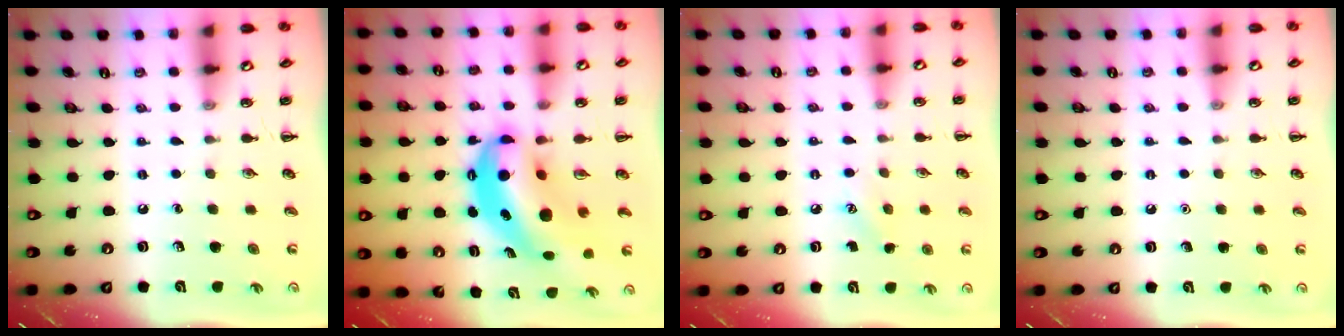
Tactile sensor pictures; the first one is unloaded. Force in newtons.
{"total": 11.1, "press": 10.8, "slide": 2.5}
{"total": 5.4, "press": 5.2, "slide": 1.3}
{"total": 1.6, "press": 1.6, "slide": 0.1}